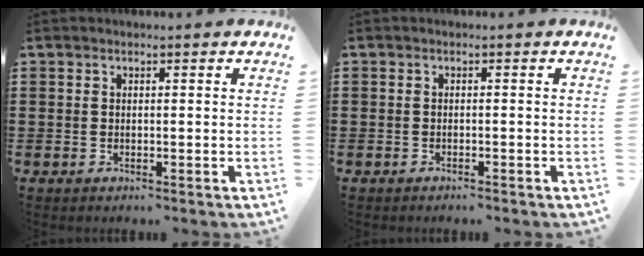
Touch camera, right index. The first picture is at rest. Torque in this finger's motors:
{"motor_torque": [-0.14, 0.42, -0.45, -0.04]}